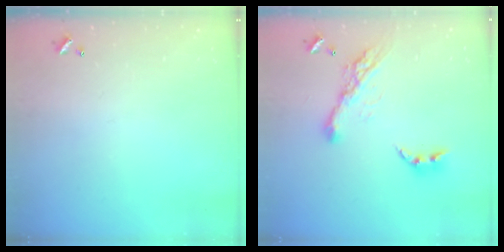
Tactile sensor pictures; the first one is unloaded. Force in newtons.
{"total": 15.5, "press": 15.4, "slide": 1.4}